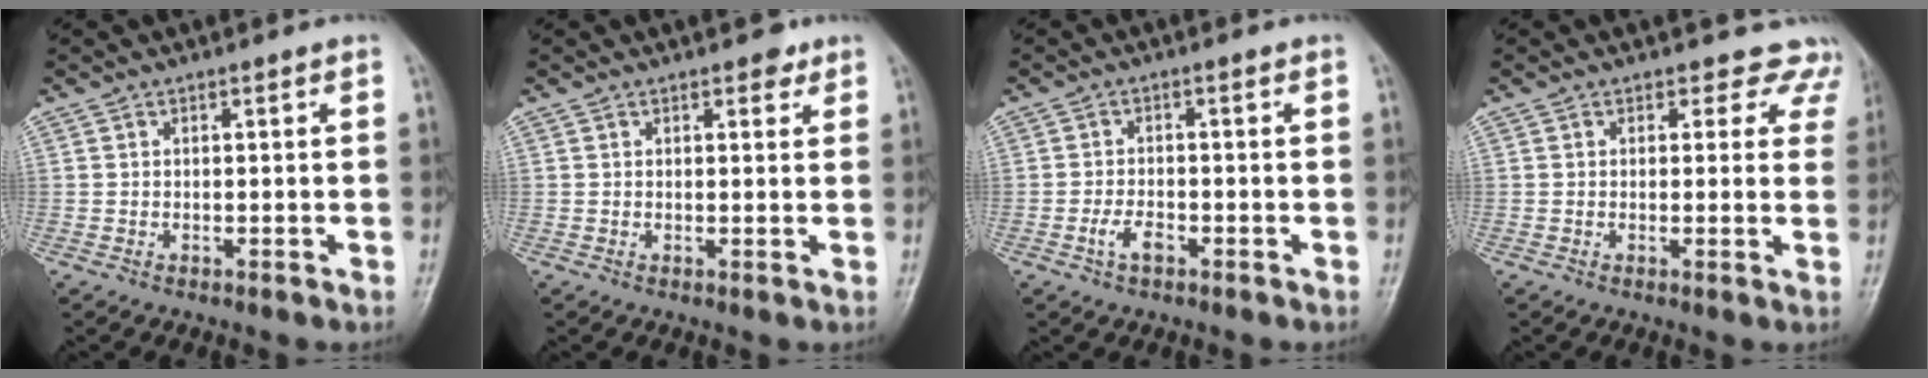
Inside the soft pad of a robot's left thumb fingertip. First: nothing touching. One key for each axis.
{"total": 2.1, "fx": 1.4, "fy": 1.1, "fz": 1.1, "tx": -0.001, "ty": -0.005, "tz": 0.014}
{"total": 3.2, "fx": -1.6, "fy": 1.6, "fz": 2.2, "tx": -0.045, "ty": 0.010, "tz": -0.030}
{"total": 6.2, "fx": 5.1, "fy": 3.5, "fz": 0.0, "tx": 0.052, "ty": -0.020, "tz": 0.027}